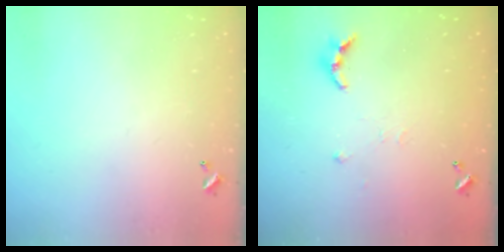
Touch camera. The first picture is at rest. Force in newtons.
{"total": 6.7, "press": 6.7, "slide": 0.5}